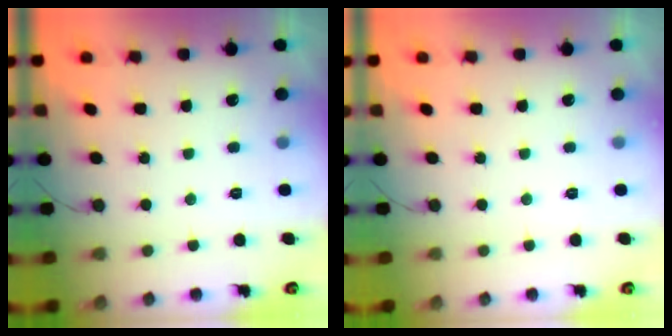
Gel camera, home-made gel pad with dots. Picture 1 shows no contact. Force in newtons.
{"total": 0.0}